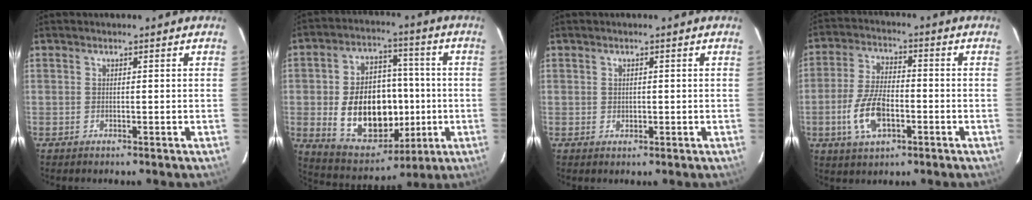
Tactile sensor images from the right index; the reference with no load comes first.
{"total": 19.0, "force": [-2.3, 13.1, 13.6], "torque": [-0.274, 0.020, -0.007]}
{"total": 1.1, "force": [0.2, 1.1, 0.3], "torque": [0.000, 0.002, 0.004]}
{"total": 10.3, "force": [-3.4, 5.2, 8.2], "torque": [-0.174, 0.000, -0.059]}